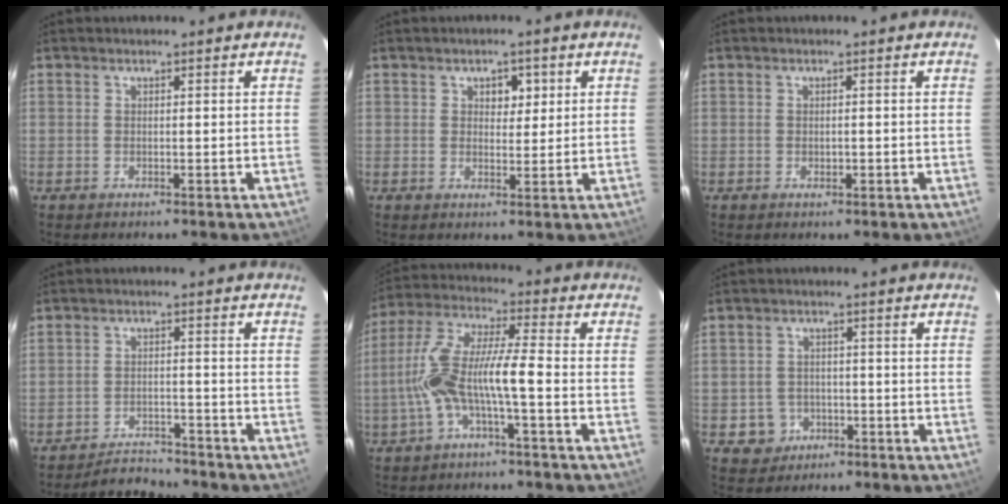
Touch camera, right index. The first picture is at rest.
{"total": 3.1, "force": [1.3, 1.9, 2.0], "torque": [-0.024, 0.005, 0.018]}
{"total": 0.9, "force": [-0.2, 0.4, 0.8], "torque": [-0.015, -0.001, -0.002]}
{"total": 4.9, "force": [-4.8, 0.9, -0.2], "torque": [0.000, -0.005, -0.078]}
{"total": 10.5, "force": [-2.8, 1.1, 10.1], "torque": [-0.220, 0.024, -0.058]}
{"total": 4.2, "force": [-1.5, 3.9, 0.3], "torque": [0.001, 0.012, -0.017]}